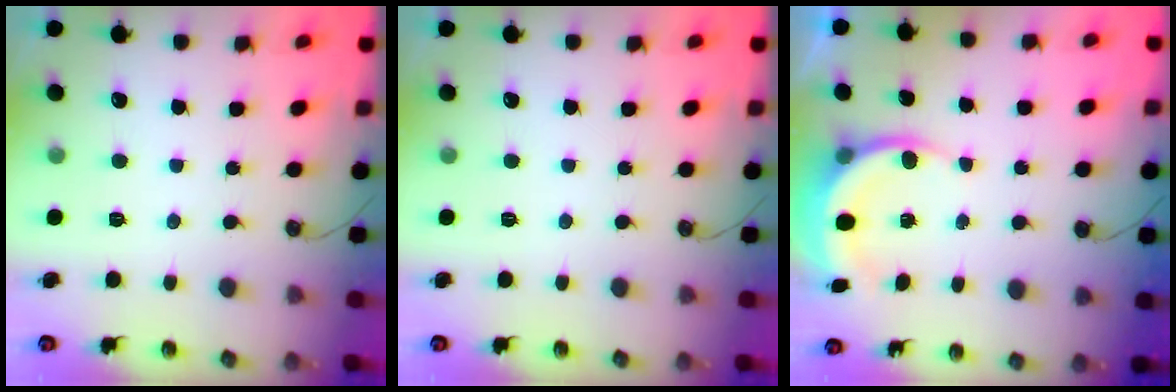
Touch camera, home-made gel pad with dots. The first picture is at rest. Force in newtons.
{"total": 0.0}
{"total": 5.7, "press": 5.6, "slide": 0.9}